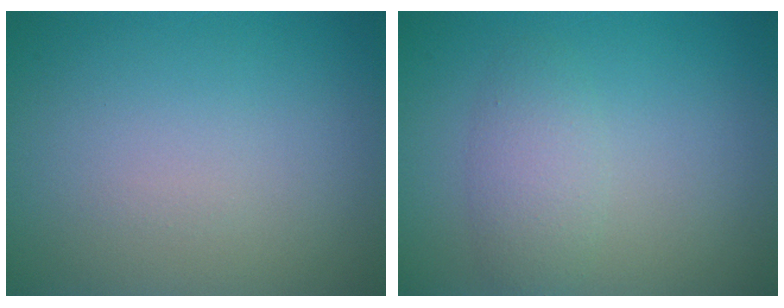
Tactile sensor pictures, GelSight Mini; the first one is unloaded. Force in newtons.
{"total": 2.5, "press": 2.5, "slide": 0.2}